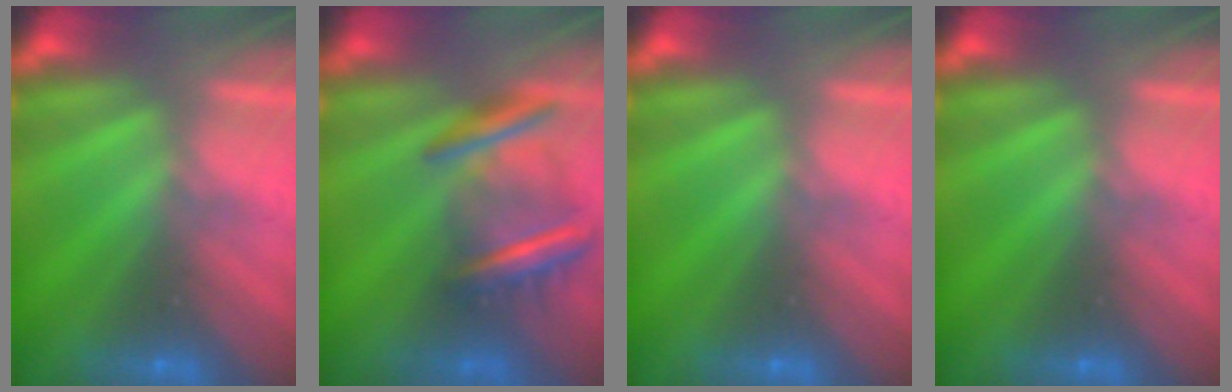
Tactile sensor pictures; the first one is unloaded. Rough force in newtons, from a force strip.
{"total": 10.8}
{"total": 0.0}
{"total": 0.0}